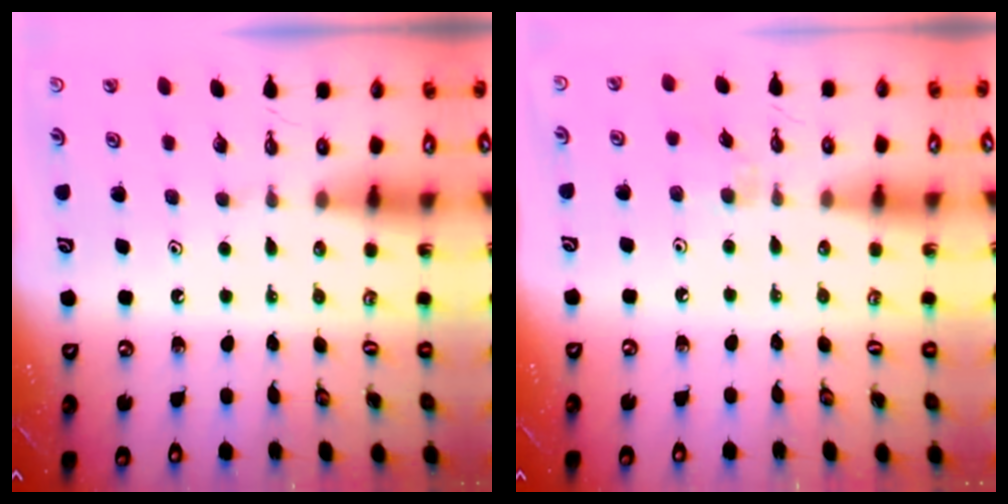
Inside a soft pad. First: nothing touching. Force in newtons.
{"total": 3.1, "press": 3.0, "slide": 0.4}